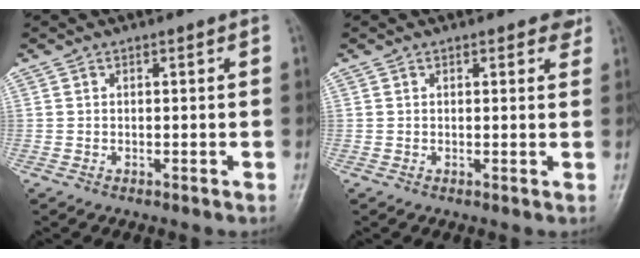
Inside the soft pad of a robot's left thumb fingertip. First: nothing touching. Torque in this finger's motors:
{"motor_torque": [0.46, -0.20, 0.36, 0.04, 0.07]}